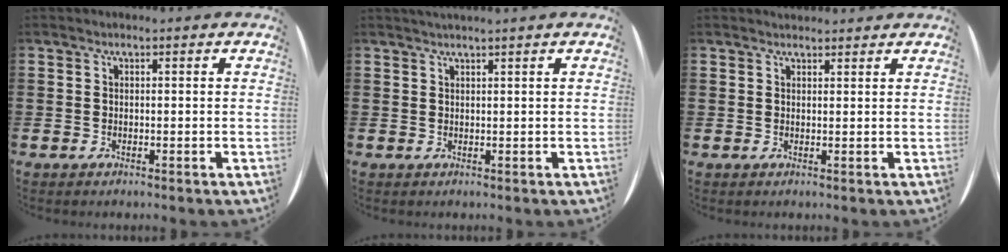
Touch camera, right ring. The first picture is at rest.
{"total": 0.9, "force": [0.8, -0.4, 0.3], "torque": [-0.003, -0.003, 0.015]}
{"total": 1.0, "force": [1.0, 0.1, -0.2], "torque": [0.002, 0.003, 0.020]}